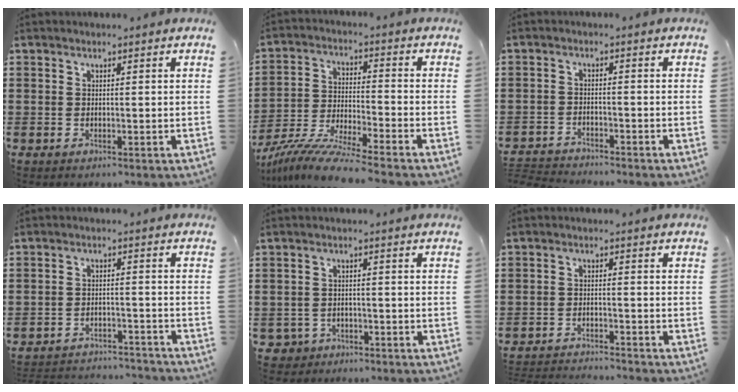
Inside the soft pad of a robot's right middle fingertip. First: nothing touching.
{"total": 8.7, "force": [-8.0, -0.4, 3.4], "torque": [-0.069, -0.004, -0.158]}
{"total": 2.9, "force": [-2.8, 0.1, -0.1], "torque": [-0.005, -0.003, -0.062]}
{"total": 3.4, "force": [-3.4, 0.2, 0.1], "torque": [-0.008, 0.001, -0.072]}
{"total": 2.1, "force": [-1.8, 1.2, 0.1], "torque": [-0.018, -0.004, -0.043]}
{"total": 2.7, "force": [-2.7, -0.1, 0.1], "torque": [-0.007, -0.003, -0.057]}